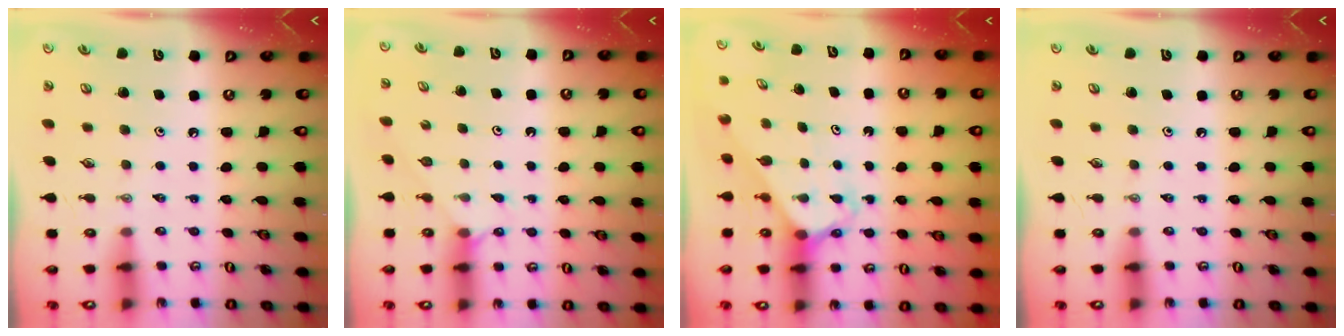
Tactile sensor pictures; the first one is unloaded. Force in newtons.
{"total": 4.4, "press": 4.4, "slide": 0.4}
{"total": 2.7, "press": 2.7, "slide": 0.2}
{"total": 0.0}